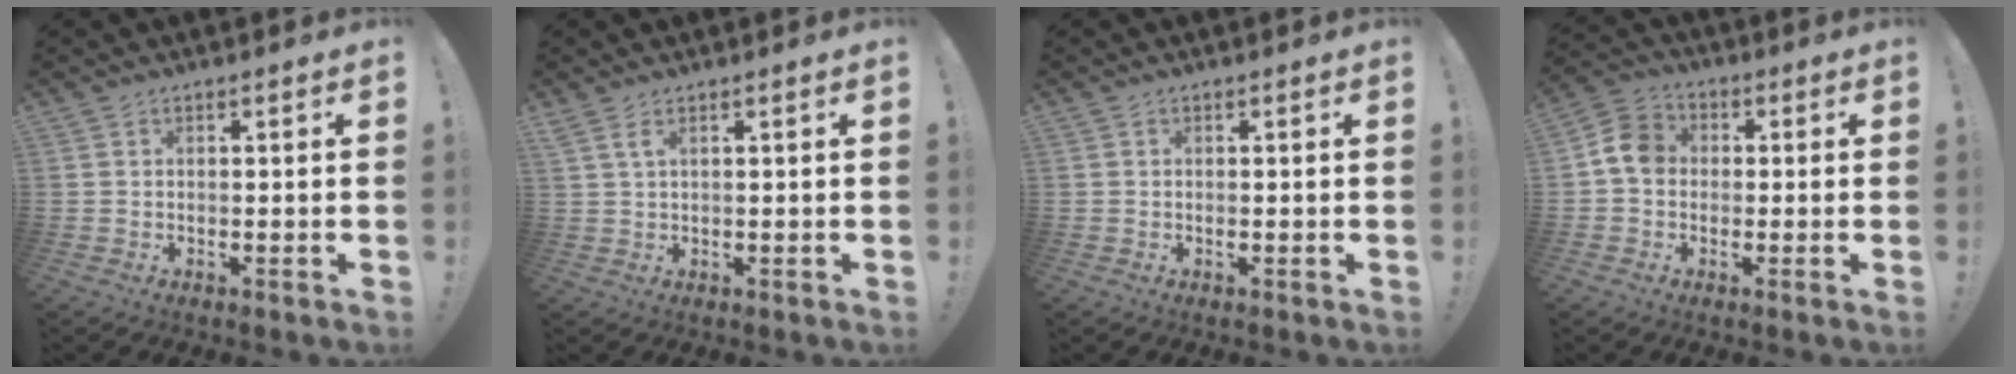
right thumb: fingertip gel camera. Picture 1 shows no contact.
{"total": 2.6, "force": [1.2, 0.6, 2.2], "torque": [-0.041, -0.002, 0.021]}
{"total": 0.7, "force": [-0.1, 0.6, -0.1], "torque": [-0.005, 0.004, -0.001]}
{"total": 8.2, "force": [0.2, 6.7, 4.6], "torque": [-0.073, 0.020, 0.008]}